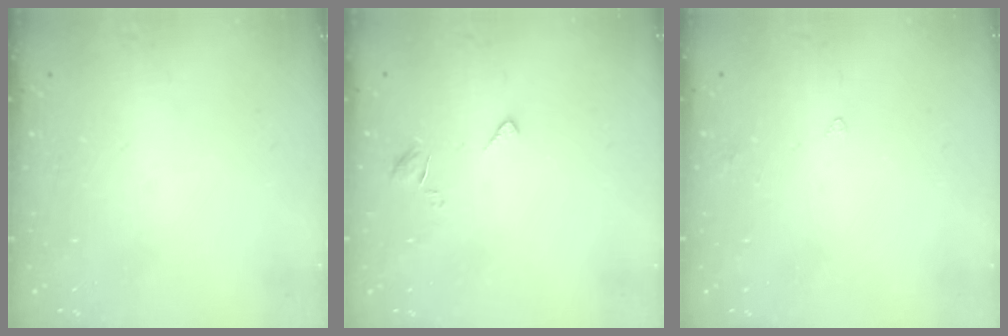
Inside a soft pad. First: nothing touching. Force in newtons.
{"total": 2.7, "press": 2.7, "slide": 0.5}
{"total": 2.7, "press": 2.6, "slide": 0.5}